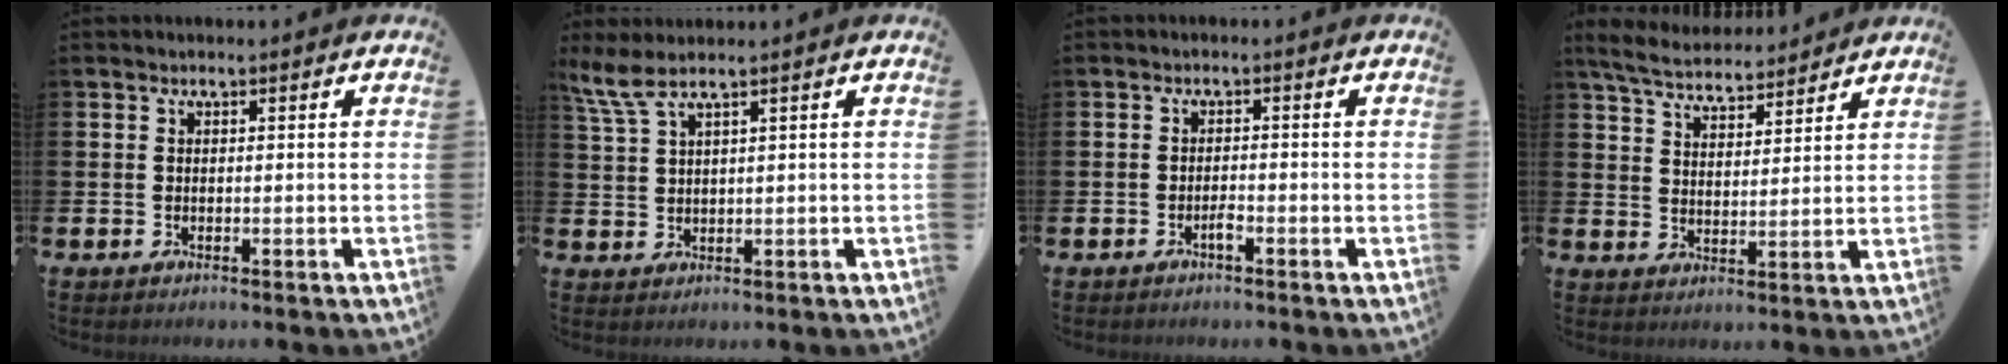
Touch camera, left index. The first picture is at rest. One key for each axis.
{"total": 4.3, "fx": 3.1, "fy": 0.4, "fz": 3.0, "tx": -0.063, "ty": -0.004, "tz": 0.056}
{"total": 1.2, "fx": -0.7, "fy": 0.2, "fz": 1.0, "tx": -0.021, "ty": -0.002, "tz": -0.013}
{"total": 6.0, "fx": 5.8, "fy": 1.1, "fz": 1.1, "tx": -0.041, "ty": -0.032, "tz": 0.104}